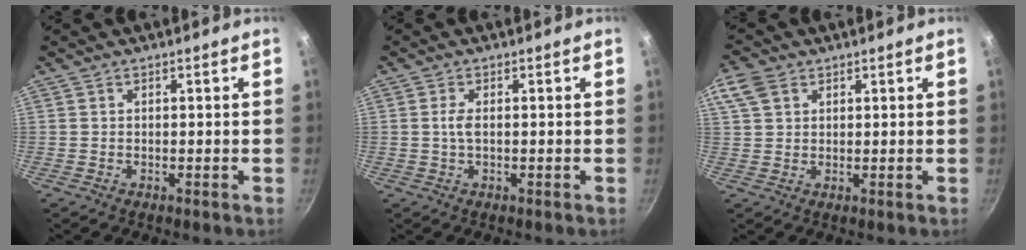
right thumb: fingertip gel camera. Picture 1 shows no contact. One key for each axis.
{"total": 1.9, "fx": 0.0, "fy": 0.7, "fz": 1.8, "tx": -0.045, "ty": 0.002, "tz": -0.001}
{"total": 5.7, "fx": 2.6, "fy": 4.0, "fz": 3.0, "tx": -0.056, "ty": 0.003, "tz": 0.048}